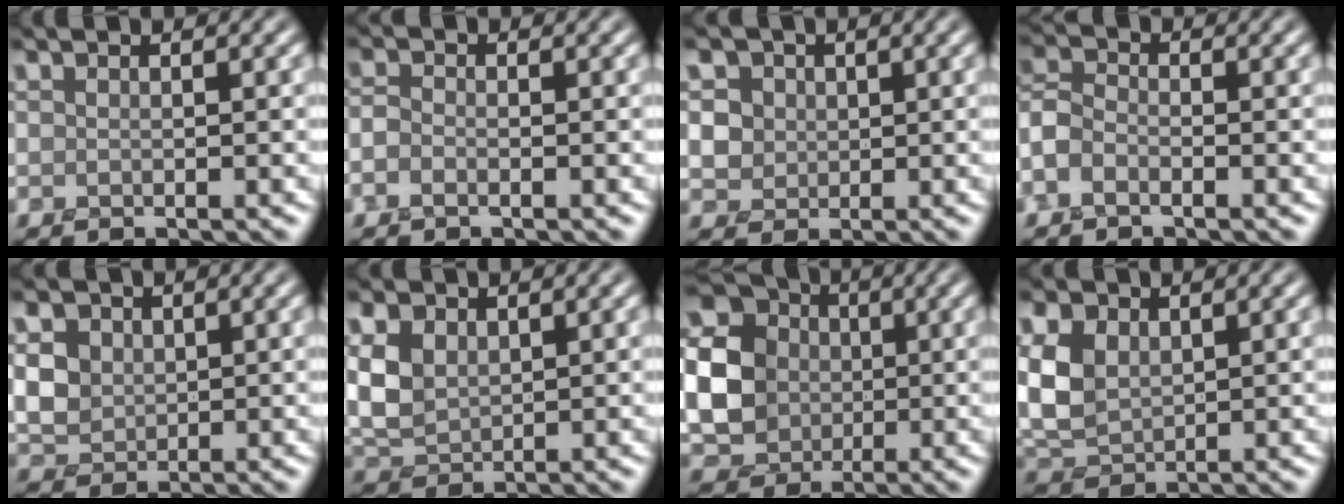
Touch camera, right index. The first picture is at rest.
{"total": 0.8, "force": [-0.7, 0.2, 0.2], "torque": [-0.006, 0.000, -0.015]}
{"total": 4.8, "force": [1.9, 3.9, 2.1], "torque": [-0.039, 0.013, 0.024]}
{"total": 2.4, "force": [-1.7, 1.2, 1.2], "torque": [-0.032, 0.005, -0.044]}
{"total": 4.8, "force": [1.5, 3.8, 2.5], "torque": [-0.072, 0.016, 0.029]}
{"total": 4.1, "force": [1.1, 2.8, 2.7], "torque": [-0.070, 0.003, 0.024]}
{"total": 16.8, "force": [1.9, 15.6, 6.0], "torque": [-0.182, 0.011, 0.001]}
{"total": 4.7, "force": [1.2, 3.3, 3.1], "torque": [-0.079, 0.003, 0.024]}